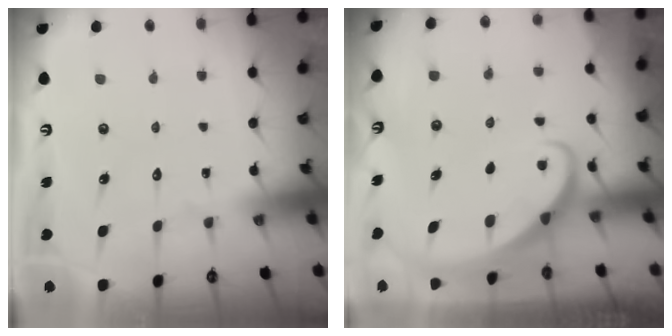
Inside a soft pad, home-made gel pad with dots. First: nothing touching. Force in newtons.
{"total": 2.2, "press": 2.2, "slide": 0.2}